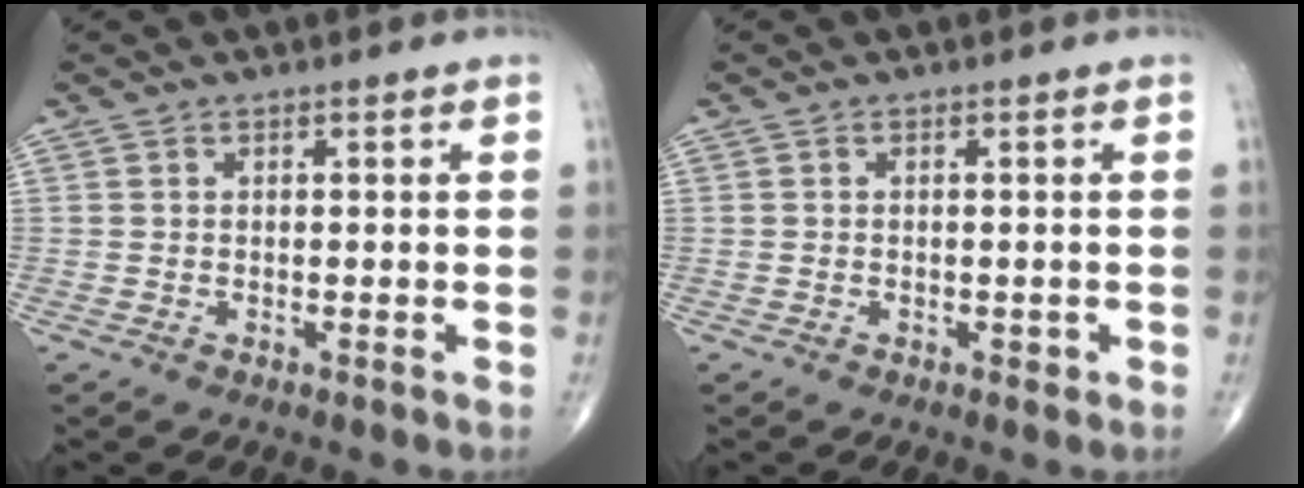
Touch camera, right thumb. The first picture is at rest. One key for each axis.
{"total": 0.8, "fx": -0.3, "fy": 0.6, "fz": 0.5, "tx": -0.004, "ty": 0.000, "tz": -0.005}